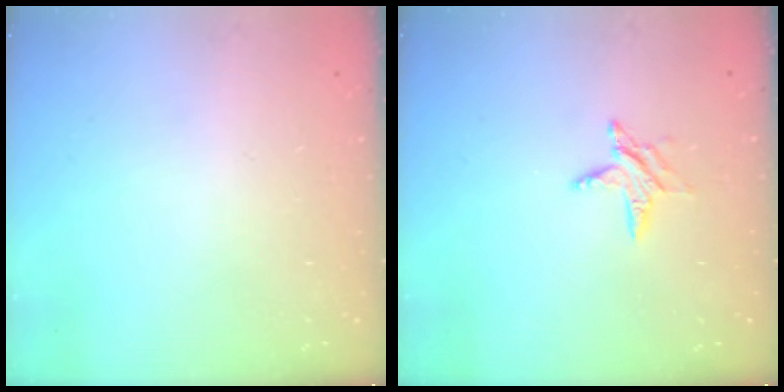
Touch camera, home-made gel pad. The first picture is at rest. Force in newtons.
{"total": 4.3, "press": 4.2, "slide": 0.5}